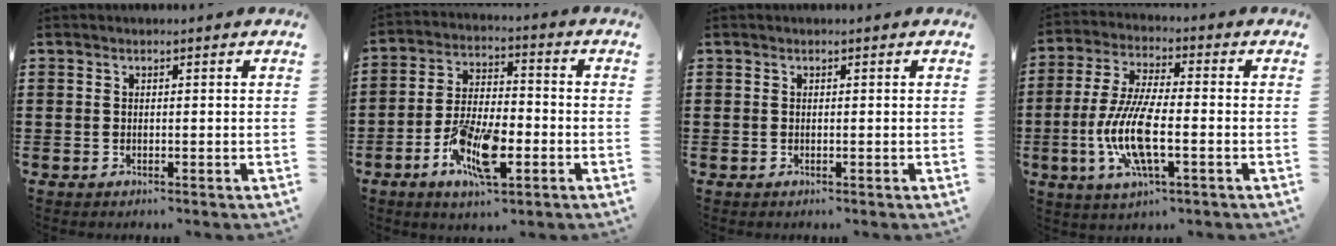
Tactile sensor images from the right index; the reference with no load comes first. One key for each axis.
{"total": 11.3, "fx": -4.7, "fy": 4.5, "fz": 9.2, "tx": -0.190, "ty": 0.002, "tz": -0.082}
{"total": 0.0}
{"total": 10.8, "fx": -3.1, "fy": 3.3, "fz": 9.8, "tx": -0.220, "ty": -0.014, "tz": -0.063}